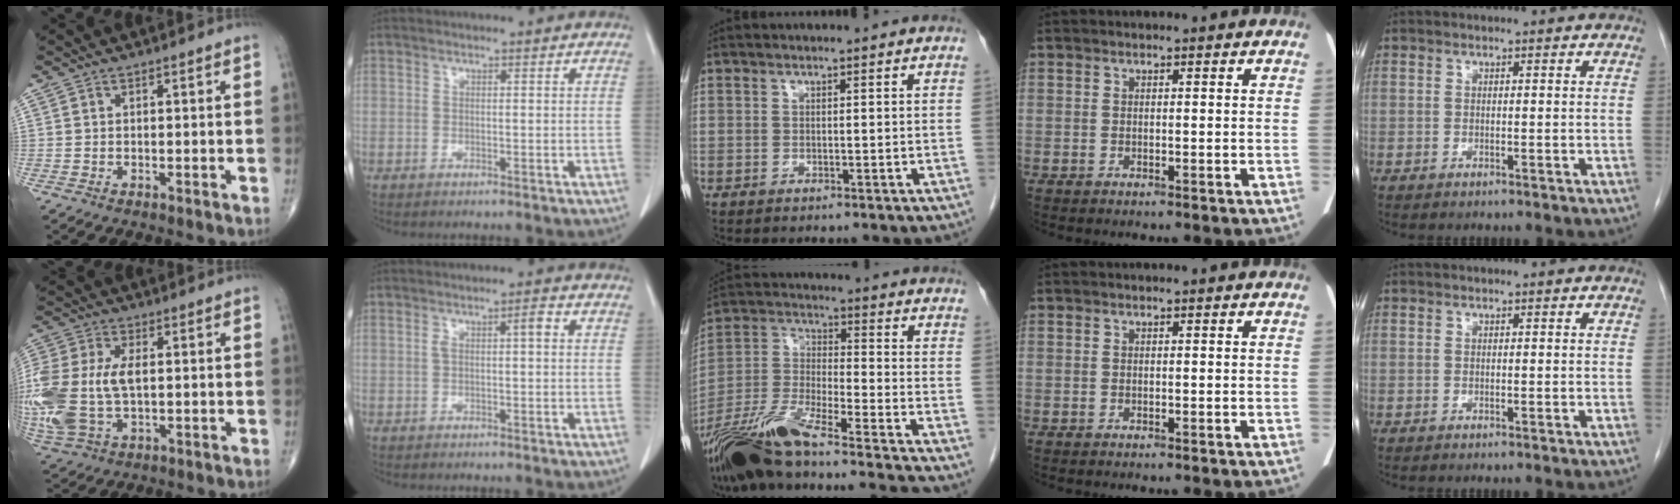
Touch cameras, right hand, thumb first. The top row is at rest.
{"thumb": {"total": 20.3, "force": [-0.5, 12.1, 16.3], "torque": [-0.435, -0.003, 0.003]}, "index": {"total": 2.7, "force": [0.4, 0.6, 2.6], "torque": [-0.049, 0.013, 0.008]}, "middle": {"total": 19.4, "force": [-16.3, -0.7, 10.4], "torque": [-0.232, -0.024, -0.301]}}